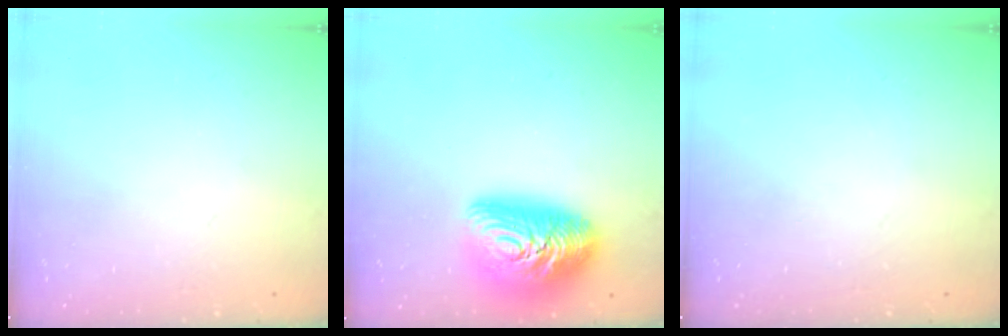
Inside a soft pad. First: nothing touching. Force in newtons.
{"total": 18.7, "press": 18.7, "slide": 1.2}
{"total": 0.0}